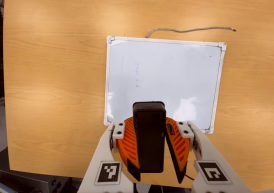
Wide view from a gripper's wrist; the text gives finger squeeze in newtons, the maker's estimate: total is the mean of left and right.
{"total": 11.3, "left": 10.7, "right": 11.9}